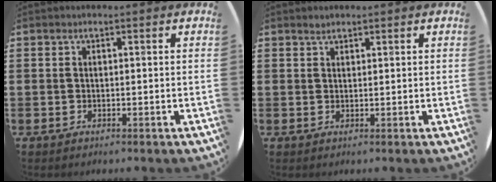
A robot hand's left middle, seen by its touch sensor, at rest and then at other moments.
{"total": 0.9, "force": [0.9, 0.2, 0.1], "torque": [-0.003, 0.001, 0.017]}